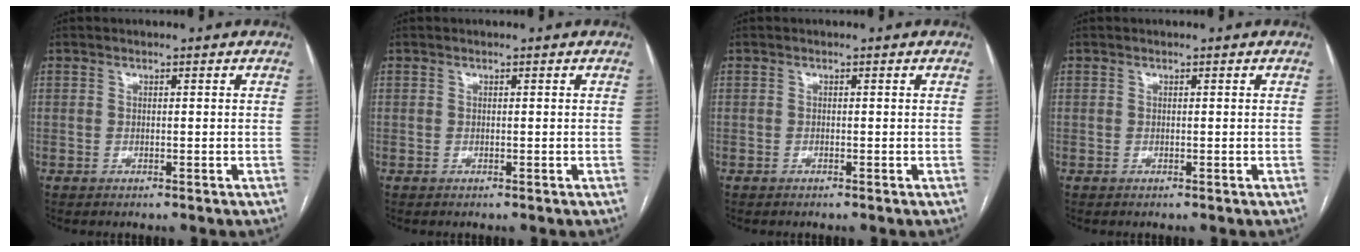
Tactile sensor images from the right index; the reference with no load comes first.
{"total": 0.0}
{"total": 0.0}
{"total": 0.0}